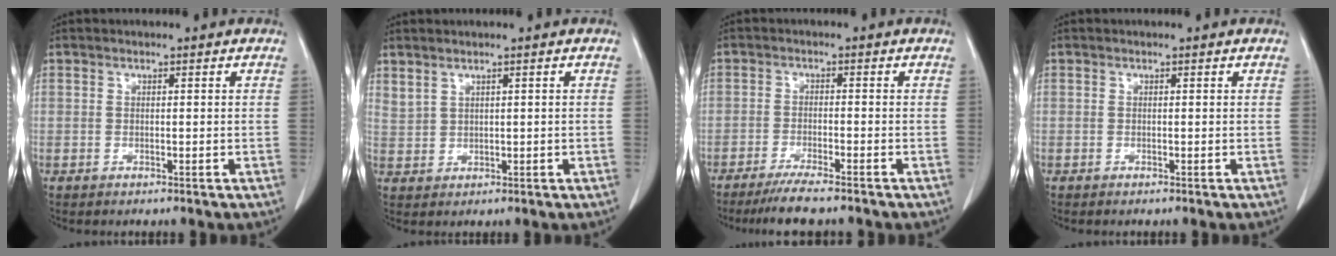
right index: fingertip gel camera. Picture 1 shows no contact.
{"total": 10.1, "force": [5.5, 6.6, 5.4], "torque": [-0.162, 0.011, 0.142]}
{"total": 6.2, "force": [-5.1, 0.0, 3.5], "torque": [-0.053, -0.015, -0.085]}
{"total": 0.0}